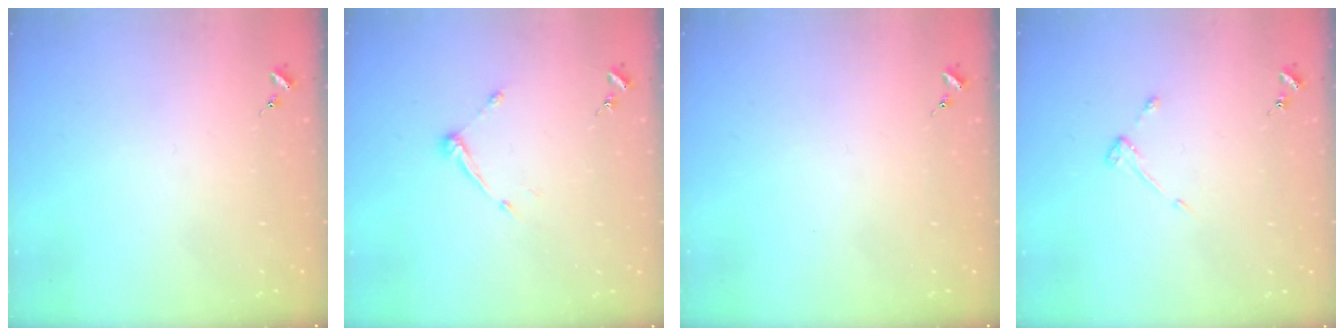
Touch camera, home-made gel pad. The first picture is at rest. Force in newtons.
{"total": 6.7, "press": 6.6, "slide": 0.5}
{"total": 0.0}
{"total": 2.8, "press": 2.8, "slide": 0.3}